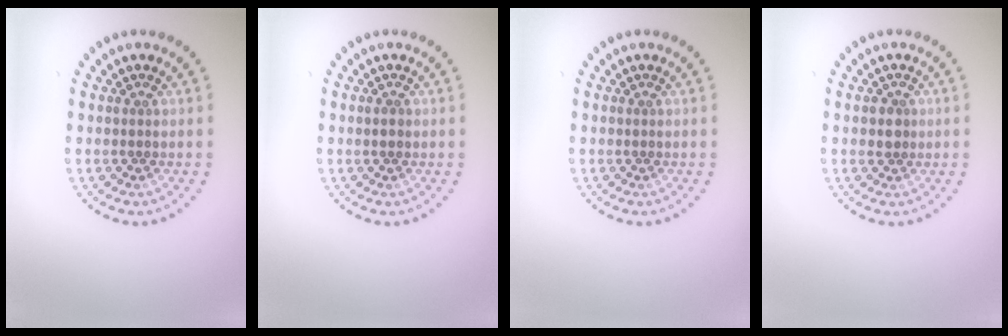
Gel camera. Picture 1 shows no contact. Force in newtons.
{"total": 1.0, "press": 0.9, "slide": 0.2}
{"total": 0.0}
{"total": 1.4, "press": 1.3, "slide": 0.7}